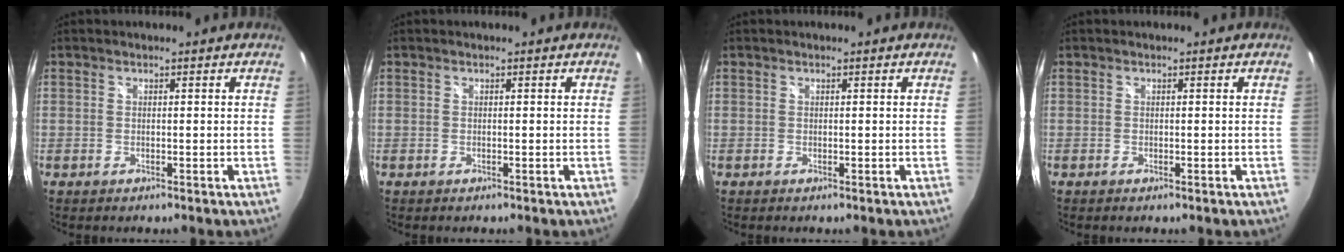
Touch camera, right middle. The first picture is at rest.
{"total": 0.0}
{"total": 0.0}
{"total": 0.0}